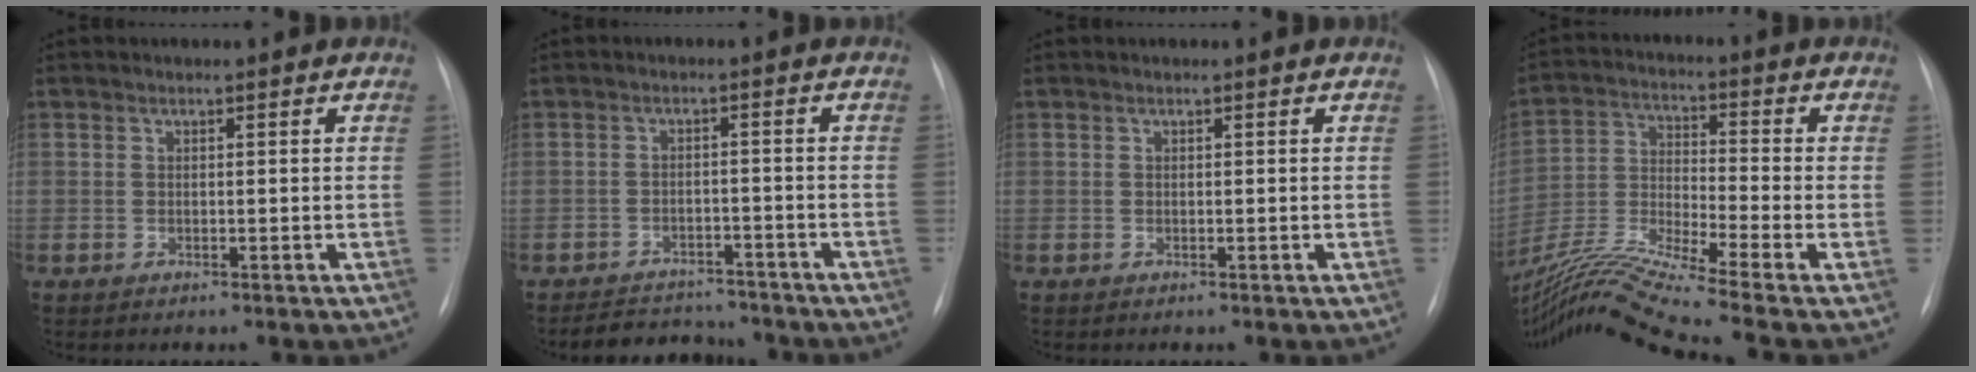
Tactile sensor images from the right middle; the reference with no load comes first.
{"total": 8.4, "force": [-7.7, 2.8, 1.4], "torque": [-0.015, 0.008, -0.104]}
{"total": 0.0}
{"total": 16.0, "force": [-13.3, -2.4, 8.5], "torque": [-0.179, -0.017, -0.245]}